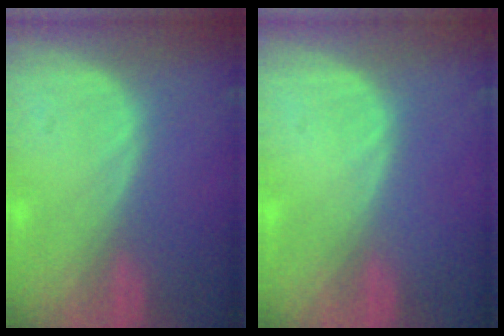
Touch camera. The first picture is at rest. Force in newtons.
{"total": 0.0}